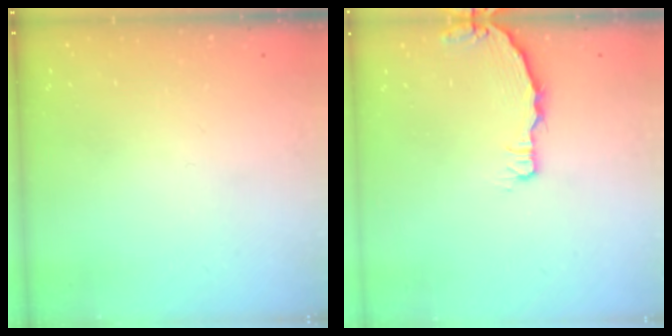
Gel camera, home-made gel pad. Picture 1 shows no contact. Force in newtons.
{"total": 3.3, "press": 3.3, "slide": 0.2}